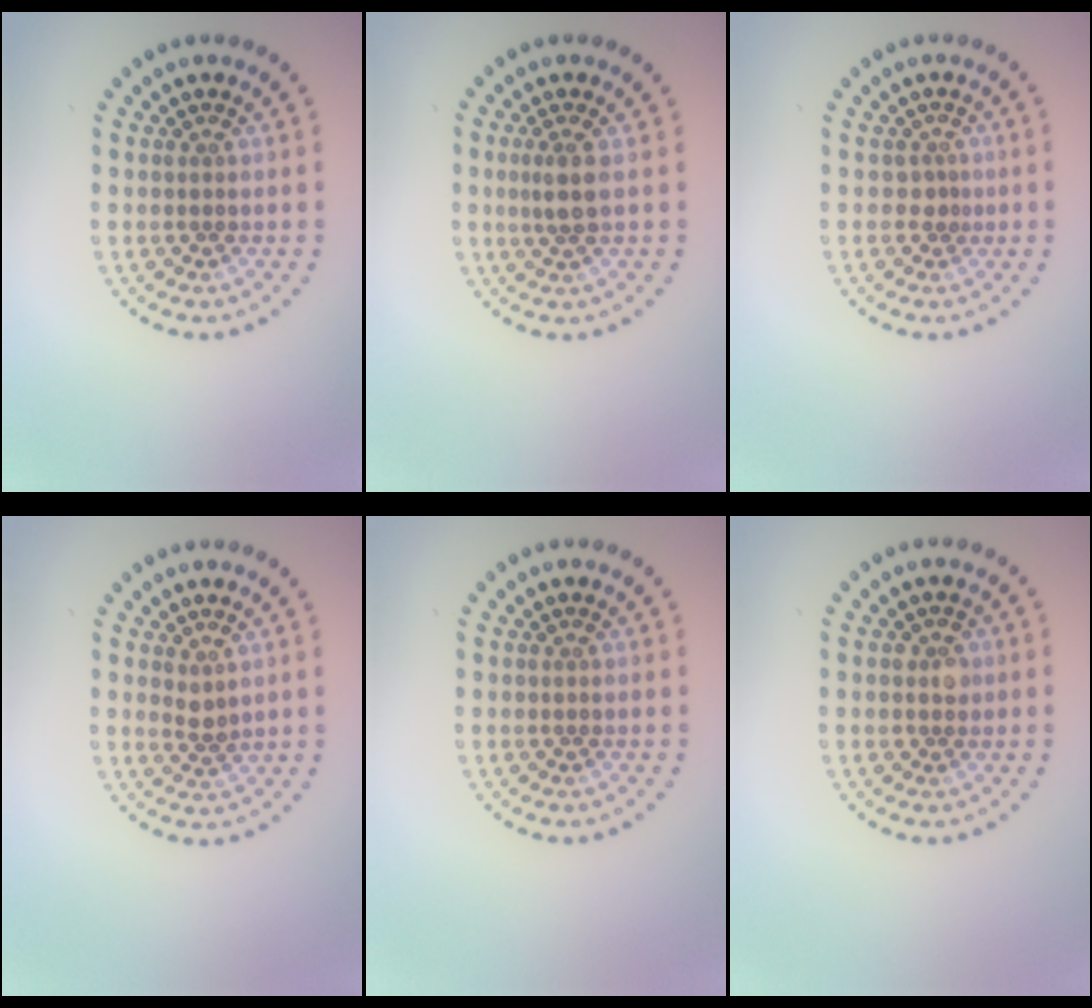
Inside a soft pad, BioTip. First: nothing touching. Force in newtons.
{"total": 2.0, "press": 1.7, "slide": 0.9}
{"total": 0.8, "press": 0.5, "slide": 0.6}
{"total": 1.2, "press": 1.0, "slide": 0.7}
{"total": 0.0}
{"total": 1.4, "press": 1.3, "slide": 0.6}